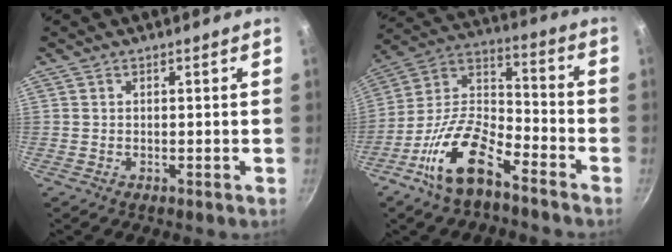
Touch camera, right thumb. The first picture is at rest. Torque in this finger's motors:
{"motor_torque": [0.54, 0.51, 1.49, -1.28, 0.17]}